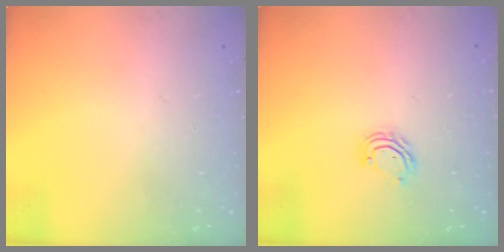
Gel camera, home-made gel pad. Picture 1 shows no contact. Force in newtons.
{"total": 5.0, "press": 4.9, "slide": 0.3}